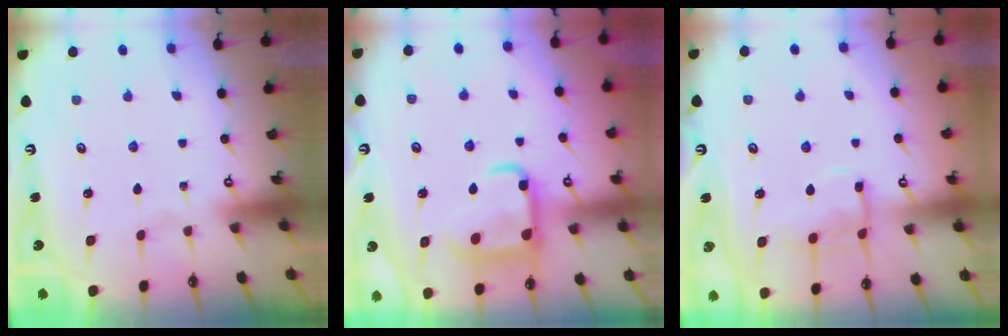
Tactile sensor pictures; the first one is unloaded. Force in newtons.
{"total": 14.8, "press": 14.7, "slide": 1.4}
{"total": 10.2, "press": 10.2, "slide": 1.1}